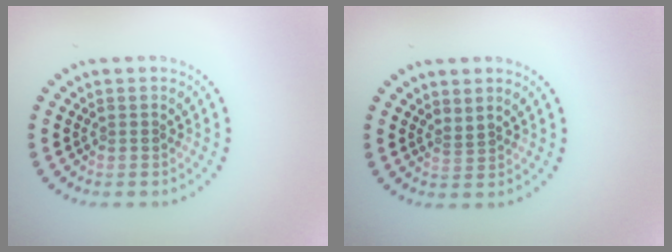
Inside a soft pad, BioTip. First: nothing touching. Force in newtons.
{"total": 0.6, "press": 0.0, "slide": 0.6}